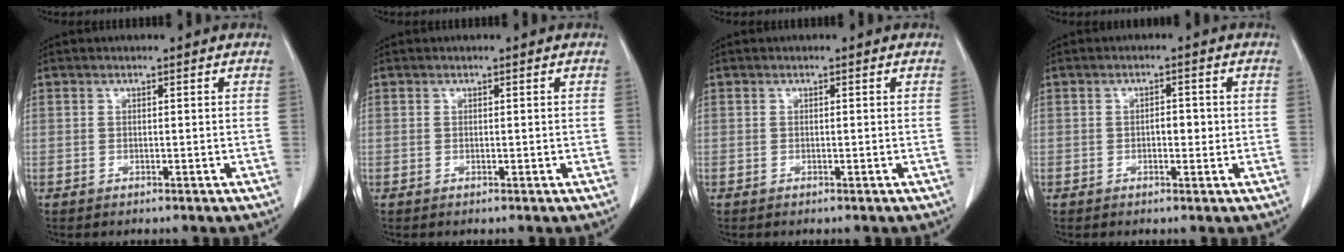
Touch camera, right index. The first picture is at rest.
{"total": 0.0}
{"total": 0.0}
{"total": 2.2, "force": [-0.2, 1.1, 1.9], "torque": [-0.028, 0.004, -0.002]}